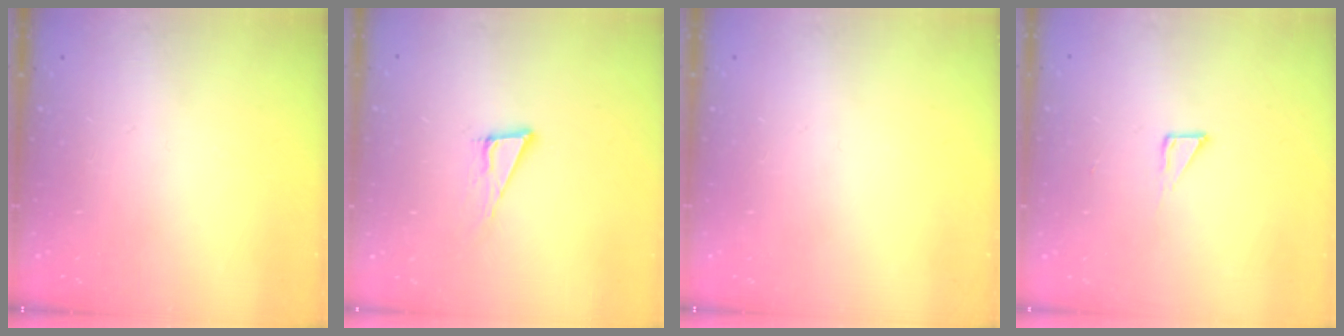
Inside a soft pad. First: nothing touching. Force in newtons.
{"total": 8.3, "press": 7.6, "slide": 3.4}
{"total": 0.0}
{"total": 2.6, "press": 2.6, "slide": 0.1}